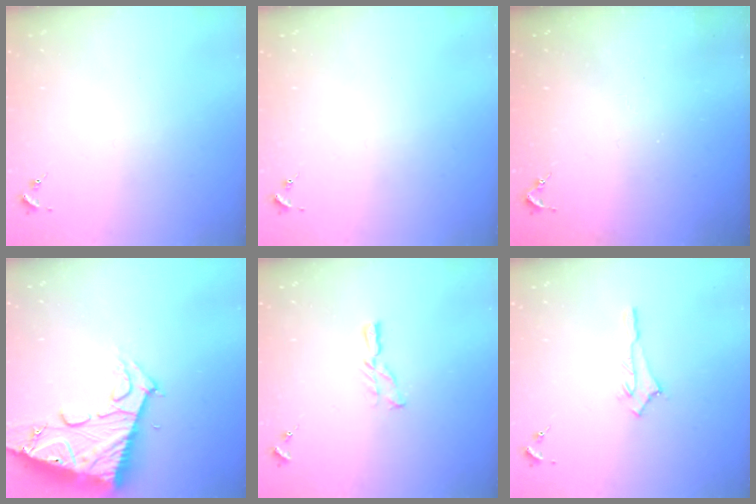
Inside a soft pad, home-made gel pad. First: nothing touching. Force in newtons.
{"total": 0.0}
{"total": 2.5, "press": 2.5, "slide": 0.3}
{"total": 20.6, "press": 20.5, "slide": 2.0}
{"total": 5.8, "press": 5.8, "slide": 0.4}
{"total": 2.7, "press": 2.7, "slide": 0.2}